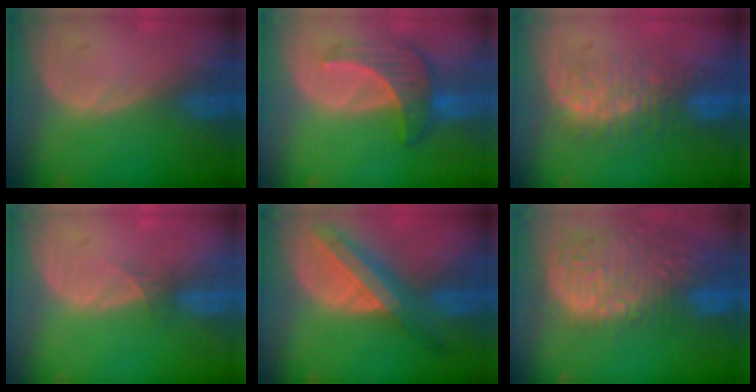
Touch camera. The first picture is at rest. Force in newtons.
{"total": 7.1, "press": 6.6, "slide": 2.6}
{"total": 7.6, "press": 7.4, "slide": 1.3}
{"total": 1.3, "press": 1.0, "slide": 0.8}
{"total": 8.2, "press": 7.3, "slide": 3.7}
{"total": 15.3, "press": 12.6, "slide": 8.7}